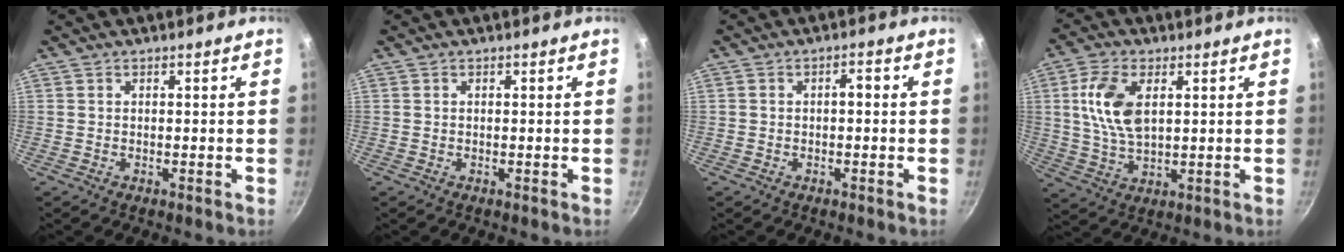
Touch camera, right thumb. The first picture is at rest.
{"total": 0.0}
{"total": 2.0, "force": [-0.3, 1.0, 1.8], "torque": [-0.024, 0.016, -0.004]}
{"total": 10.4, "force": [2.6, 5.6, 8.4], "torque": [-0.160, -0.006, 0.051]}